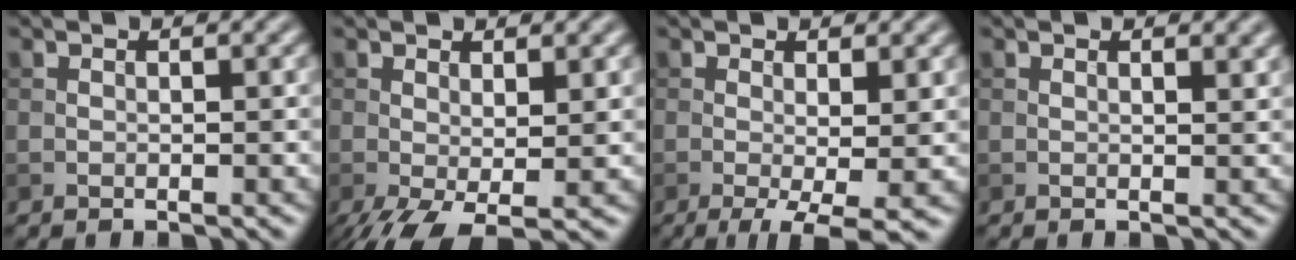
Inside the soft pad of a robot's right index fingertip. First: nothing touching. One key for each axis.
{"total": 4.2, "fx": -1.3, "fy": 1.6, "fz": 3.7, "tx": -0.078, "ty": -0.015, "tz": -0.021}
{"total": 4.7, "fx": -1.1, "fy": 1.1, "fz": 4.4, "tx": -0.072, "ty": -0.016, "tz": -0.016}
{"total": 1.2, "fx": 0.9, "fy": 0.3, "fz": 0.7, "tx": -0.009, "ty": -0.002, "tz": 0.013}